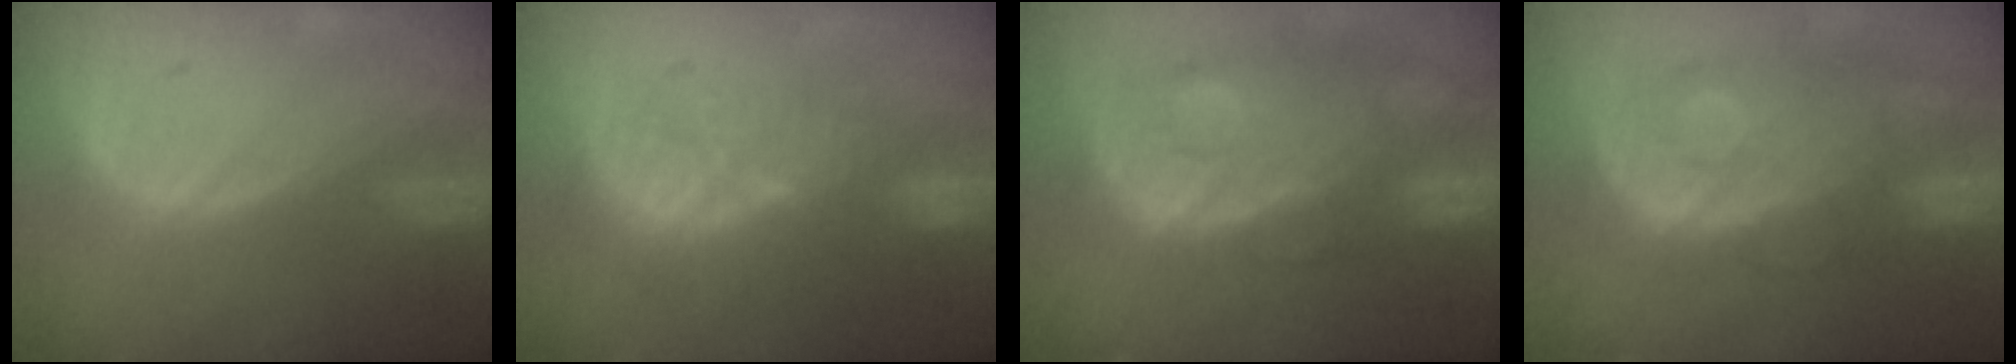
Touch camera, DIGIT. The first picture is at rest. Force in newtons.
{"total": 9.6, "press": 8.9, "slide": 3.5}
{"total": 13.4, "press": 11.0, "slide": 7.6}
{"total": 11.3, "press": 9.8, "slide": 5.7}